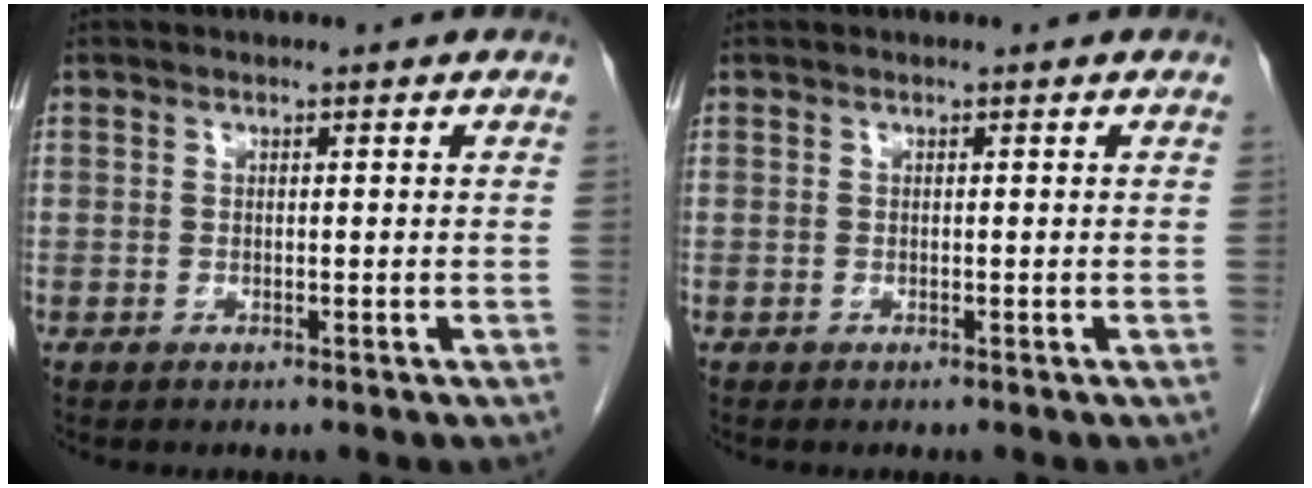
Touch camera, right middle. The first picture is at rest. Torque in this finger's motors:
{"motor_torque": [-0.33, -0.14, -0.01, -0.01]}